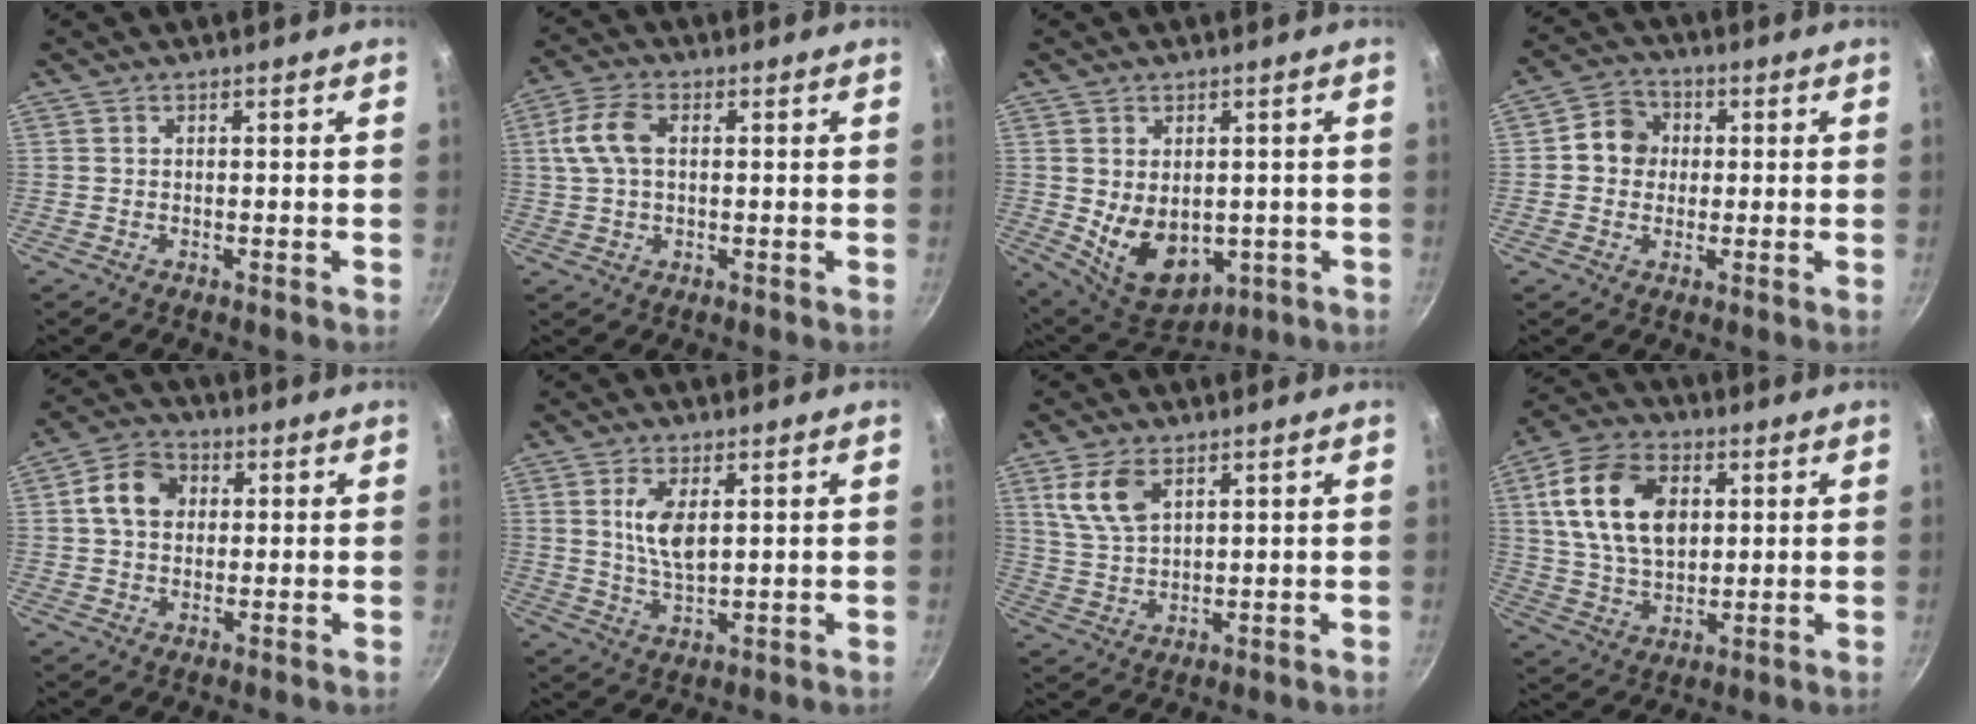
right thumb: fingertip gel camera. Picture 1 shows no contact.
{"total": 7.3, "force": [1.3, 4.4, 5.7], "torque": [-0.118, 0.016, 0.021]}
{"total": 11.4, "force": [-0.7, 8.0, 8.2], "torque": [-0.108, -0.016, 0.018]}
{"total": 6.8, "force": [0.6, 6.1, 2.9], "torque": [-0.014, 0.012, -0.006]}
{"total": 7.8, "force": [1.4, 6.1, 4.6], "torque": [-0.060, 0.013, 0.013]}
{"total": 6.8, "force": [1.8, 3.0, 5.8], "torque": [-0.104, -0.017, 0.038]}
{"total": 7.9, "force": [3.8, 4.3, 5.4], "torque": [-0.100, -0.017, 0.081]}
{"total": 16.5, "force": [4.0, 10.9, 11.8], "torque": [-0.198, -0.004, 0.072]}